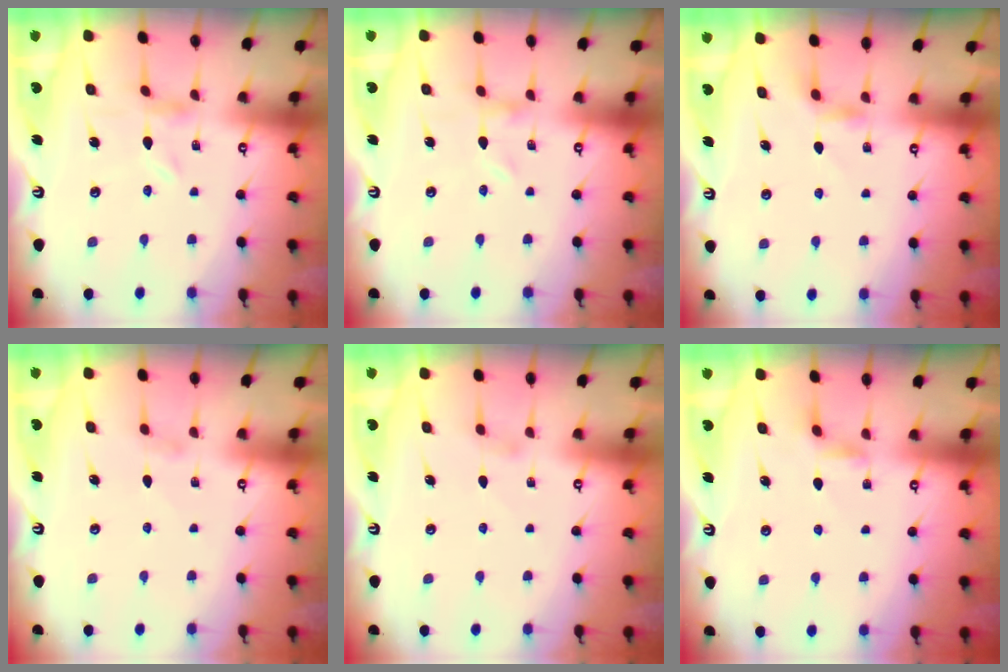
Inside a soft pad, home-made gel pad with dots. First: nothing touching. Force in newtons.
{"total": 0.0}
{"total": 4.1, "press": 4.1, "slide": 0.6}
{"total": 0.7, "press": 0.6, "slide": 0.3}
{"total": 2.7, "press": 2.7, "slide": 0.3}
{"total": 2.2, "press": 2.2, "slide": 0.4}